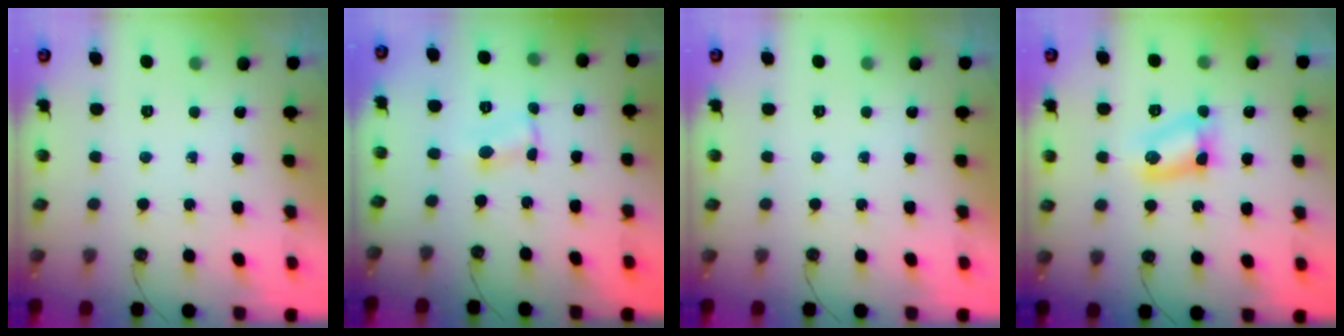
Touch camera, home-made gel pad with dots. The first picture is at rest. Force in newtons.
{"total": 1.3, "press": 1.3, "slide": 0.2}
{"total": 0.0}
{"total": 7.5, "press": 6.5, "slide": 3.7}